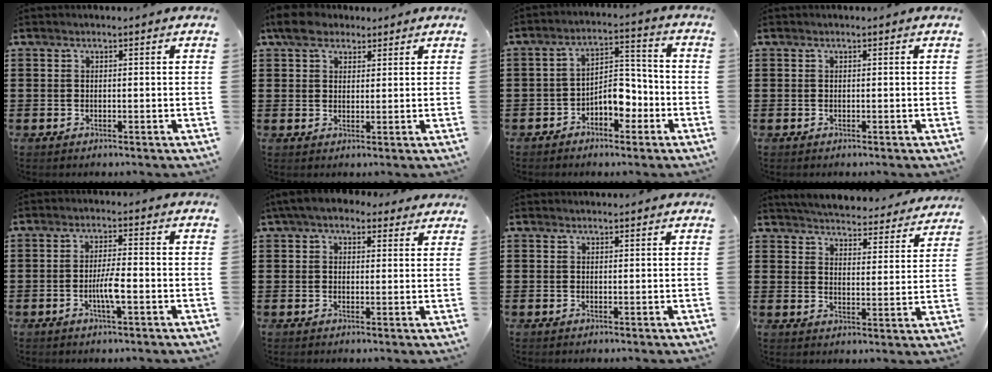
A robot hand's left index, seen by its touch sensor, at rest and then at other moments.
{"total": 4.8, "force": [3.3, 2.9, 2.0], "torque": [-0.046, 0.009, 0.060]}
{"total": 5.9, "force": [-3.1, 3.3, 3.8], "torque": [-0.059, 0.016, -0.061]}
{"total": 0.0}
{"total": 4.1, "force": [-1.3, 0.7, 3.8], "torque": [-0.074, 0.001, -0.027]}
{"total": 4.7, "force": [3.7, 2.0, 2.2], "torque": [-0.055, 0.001, 0.068]}
{"total": 0.7, "force": [0.7, 0.2, 0.0], "torque": [-0.002, 0.000, 0.014]}
{"total": 4.9, "force": [4.9, -0.1, 0.5], "torque": [-0.035, -0.041, 0.081]}